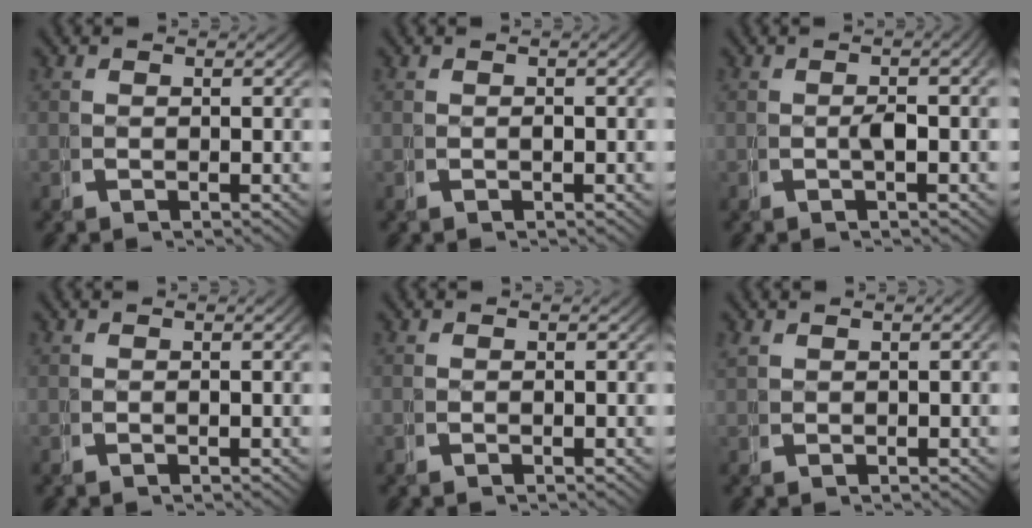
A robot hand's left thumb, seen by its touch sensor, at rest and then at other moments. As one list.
[{"total": 0.9, "force": [0.0, 0.0, 0.9], "torque": [-0.018, 0.001, 0.001]}, {"total": 2.4, "force": [-0.1, 0.3, 2.4], "torque": [-0.042, 0.007, -0.001]}, {"total": 0.6, "force": [0.0, -0.1, 0.6], "torque": [-0.016, -0.002, 0.003]}, {"total": 0.0}, {"total": 1.0, "force": [0.7, 0.2, 0.6], "torque": [-0.010, 0.004, 0.020]}]